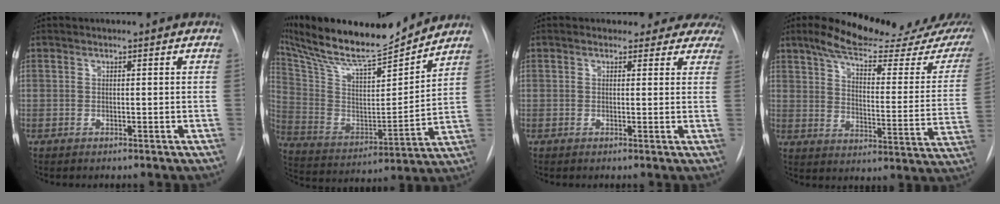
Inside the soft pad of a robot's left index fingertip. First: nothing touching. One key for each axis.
{"total": 20.9, "fx": 19.0, "fy": 2.3, "fz": 8.5, "tx": -0.169, "ty": -0.011, "tz": 0.320}
{"total": 8.9, "fx": 8.0, "fy": 3.8, "fz": 0.6, "tx": 0.040, "ty": -0.002, "tz": 0.056}
{"total": 23.6, "fx": 19.3, "fy": 4.5, "fz": 12.7, "tx": -0.174, "ty": -0.038, "tz": 0.241}